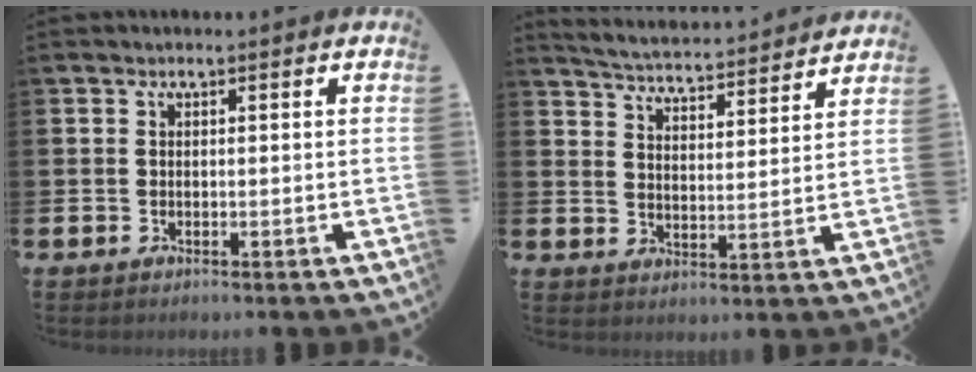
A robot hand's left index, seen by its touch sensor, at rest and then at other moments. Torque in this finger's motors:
{"motor_torque": [-0.14, -0.18, -0.16, 0.01]}